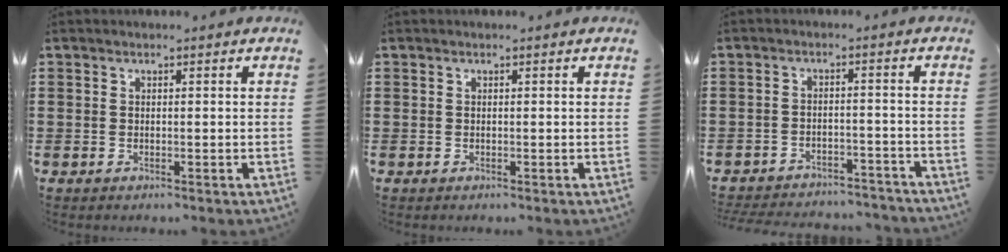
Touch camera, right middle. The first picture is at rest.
{"total": 0.0}
{"total": 3.7, "force": [-3.7, 0.3, 0.2], "torque": [-0.007, 0.002, -0.078]}